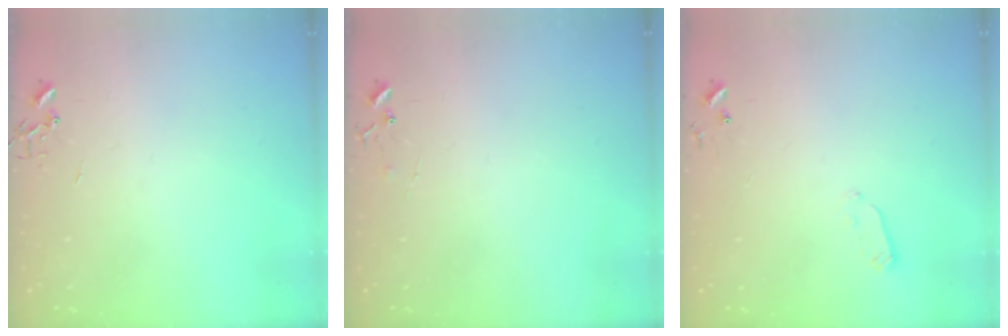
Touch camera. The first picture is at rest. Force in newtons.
{"total": 6.9, "press": 6.9, "slide": 0.4}
{"total": 4.0, "press": 3.9, "slide": 1.0}